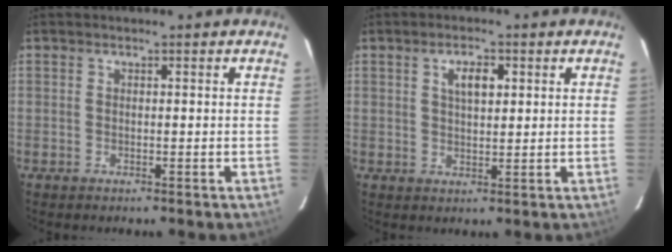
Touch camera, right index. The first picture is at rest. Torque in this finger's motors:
{"motor_torque": [0.07, 0.02, 0.08, 0.04]}